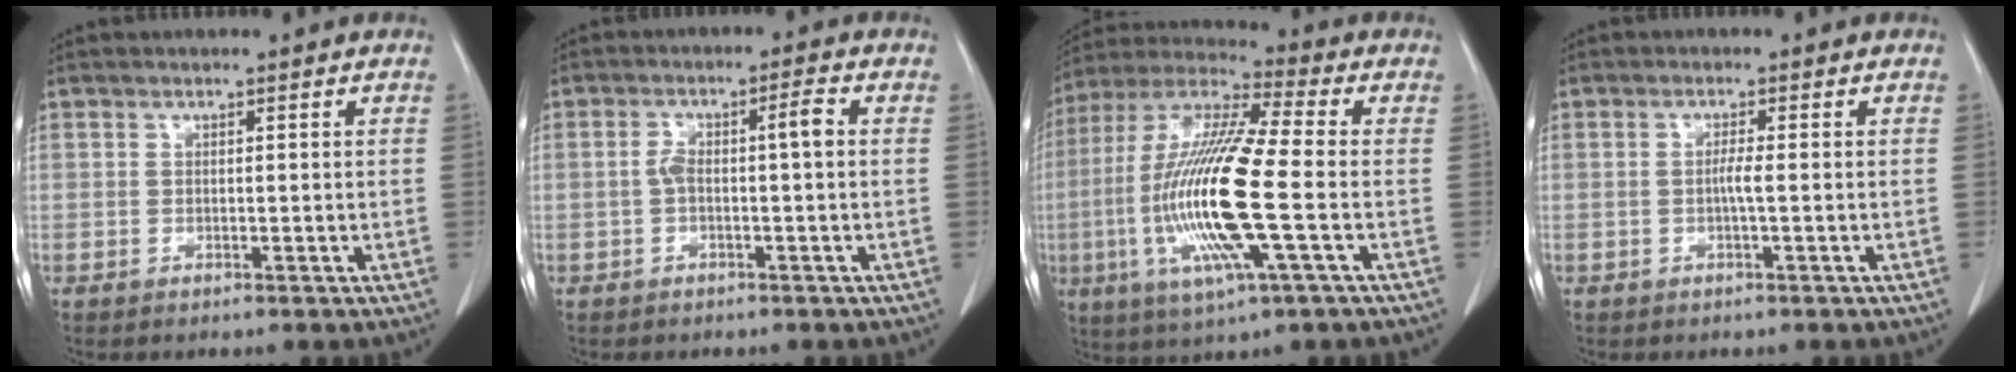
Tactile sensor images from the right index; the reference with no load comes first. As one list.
[{"total": 4.3, "force": [-0.1, 0.7, 4.2], "torque": [-0.080, 0.021, 0.002]}, {"total": 19.0, "force": [-3.4, 1.5, 18.6], "torque": [-0.394, -0.013, -0.069]}, {"total": 1.6, "force": [-0.3, -0.2, 1.6], "torque": [-0.030, 0.000, -0.006]}]